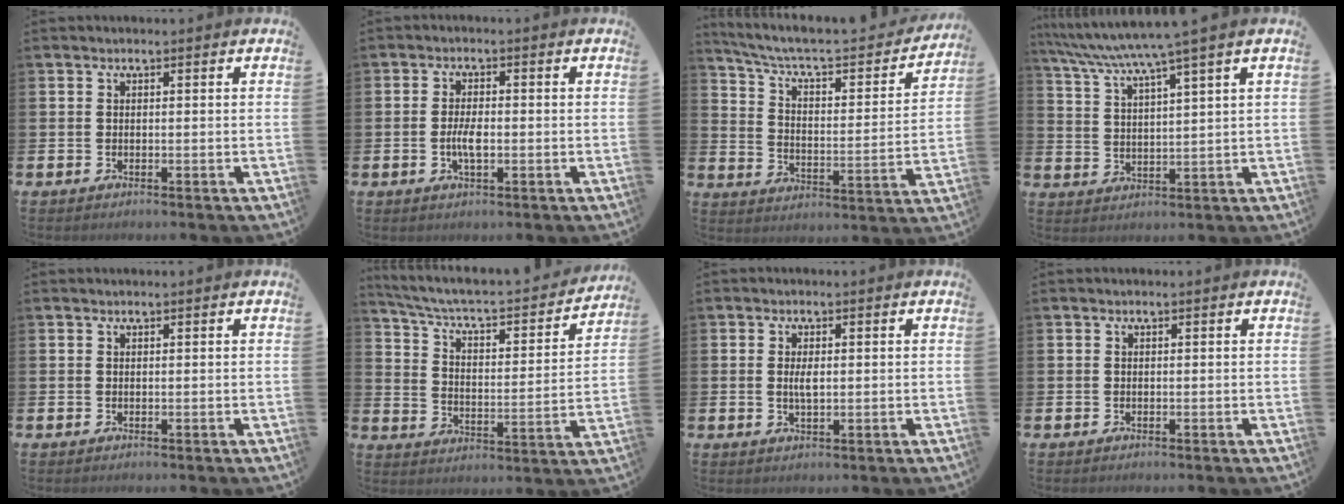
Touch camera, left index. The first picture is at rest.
{"total": 3.2, "force": [-0.6, 1.2, 2.9], "torque": [-0.045, -0.001, -0.014]}
{"total": 7.5, "force": [6.3, 2.0, 3.5], "torque": [-0.094, -0.046, 0.101]}
{"total": 6.0, "force": [5.1, -0.6, 3.1], "torque": [-0.083, -0.027, 0.085]}
{"total": 0.0}
{"total": 6.3, "force": [5.4, 1.5, 2.8], "torque": [-0.086, -0.043, 0.083]}
{"total": 2.2, "force": [0.1, 0.8, 2.0], "torque": [-0.031, -0.001, -0.002]}
{"total": 0.0}